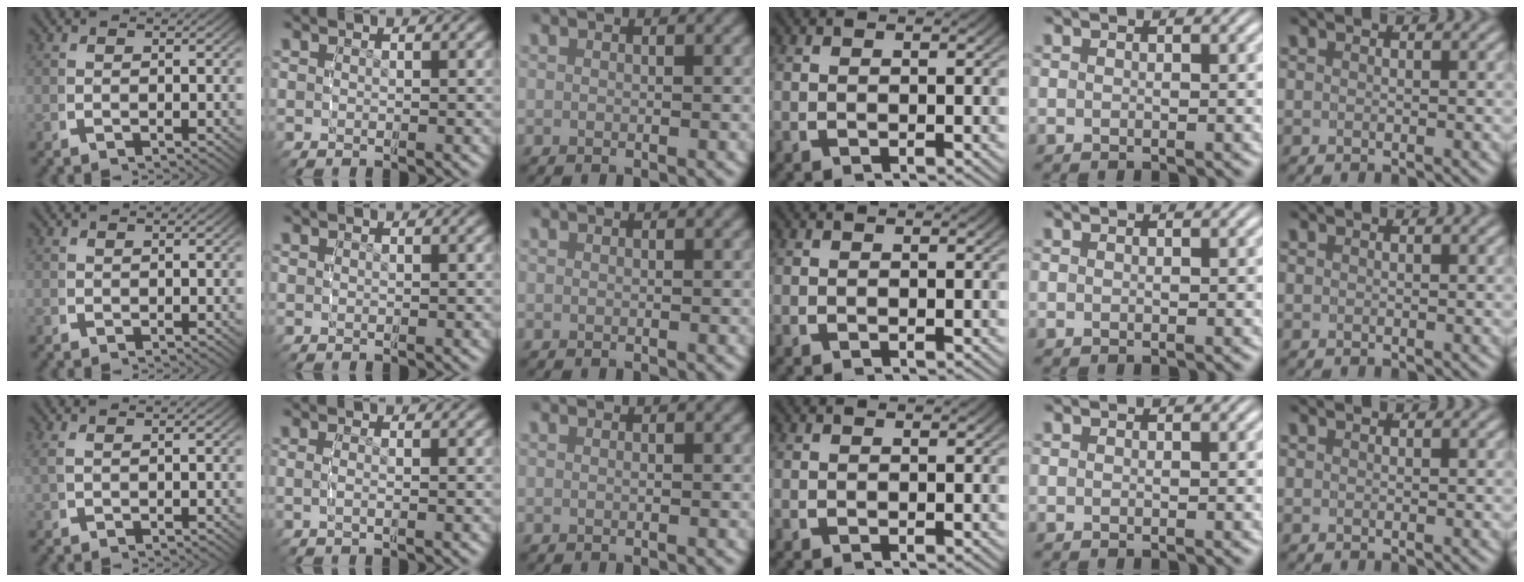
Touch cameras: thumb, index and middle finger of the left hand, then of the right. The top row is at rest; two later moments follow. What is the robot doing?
{"motion": "grasp_and_lifting", "object": "backpack"}